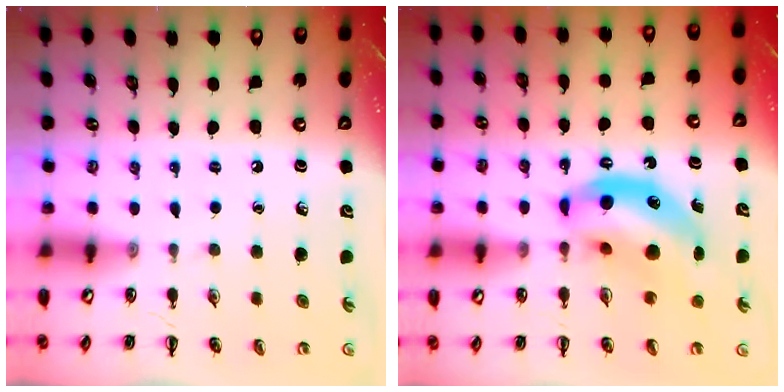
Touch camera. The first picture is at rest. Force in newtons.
{"total": 13.4, "press": 12.9, "slide": 3.5}